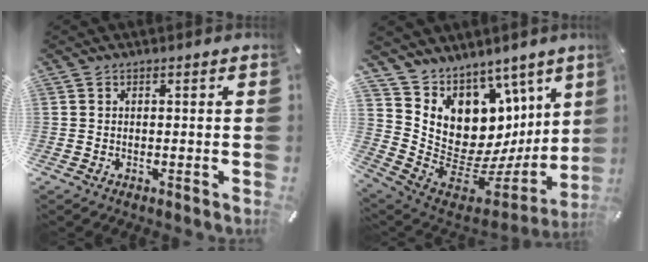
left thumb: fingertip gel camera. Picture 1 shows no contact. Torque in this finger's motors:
{"motor_torque": [1.59, 0.41, 1.37, -1.40, 0.37]}